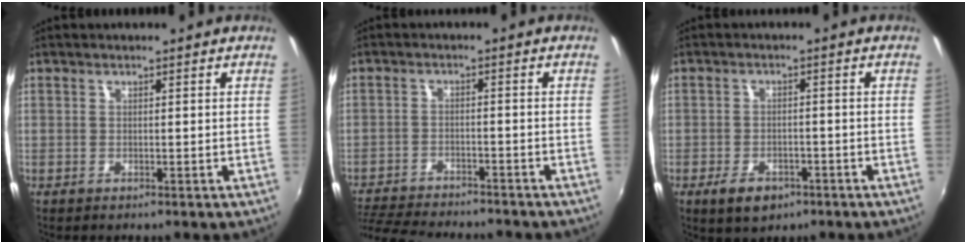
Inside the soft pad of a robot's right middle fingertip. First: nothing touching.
{"total": 14.3, "force": [-12.9, 2.8, 5.7], "torque": [-0.133, -0.019, -0.202]}
{"total": 5.8, "force": [-3.5, 3.2, 3.3], "torque": [-0.081, -0.008, -0.053]}